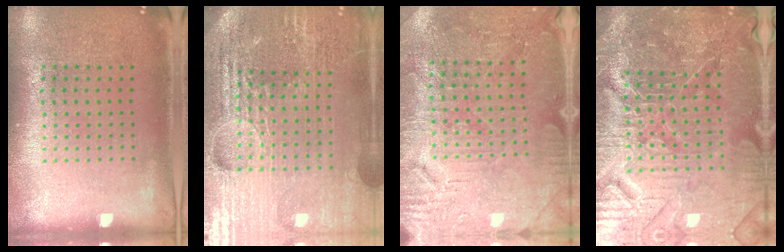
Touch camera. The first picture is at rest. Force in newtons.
{"total": 5.7, "press": 5.2, "slide": 2.3}
{"total": 3.1, "press": 3.1, "slide": 0.6}
{"total": 6.1, "press": 5.6, "slide": 2.4}